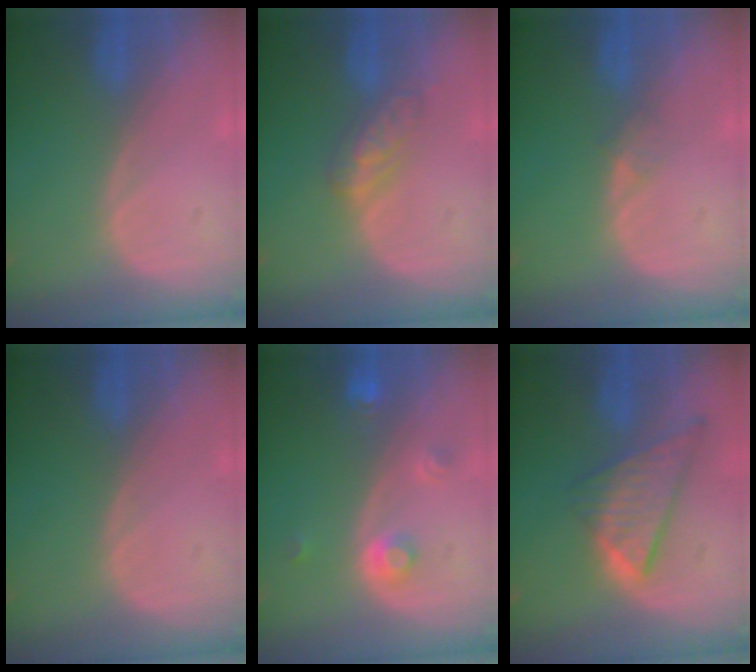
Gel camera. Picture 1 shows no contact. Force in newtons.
{"total": 4.5, "press": 4.5, "slide": 0.7}
{"total": 1.1, "press": 1.0, "slide": 0.1}
{"total": 0.0}
{"total": 3.1, "press": 2.8, "slide": 1.2}
{"total": 8.6, "press": 7.3, "slide": 4.5}